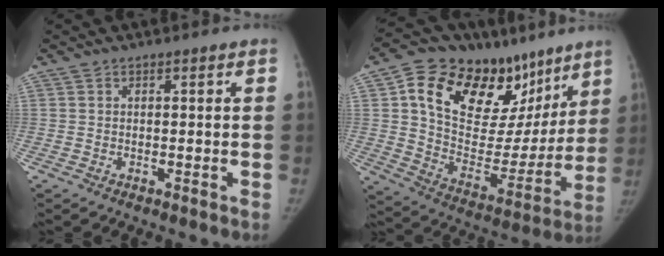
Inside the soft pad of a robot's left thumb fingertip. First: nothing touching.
{"total": 30.3, "force": [16.1, 16.9, 19.3], "torque": [-0.250, -0.017, 0.264]}